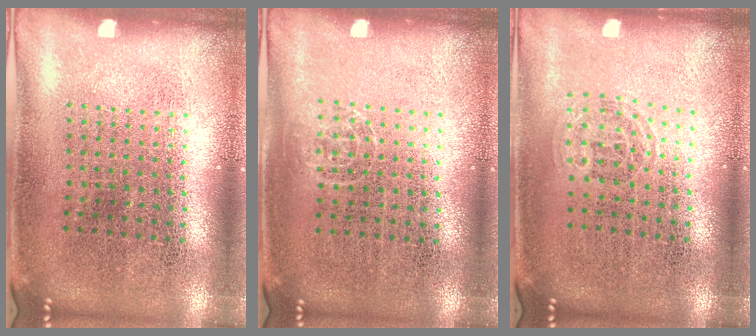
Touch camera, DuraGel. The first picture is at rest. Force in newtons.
{"total": 0.6, "press": 0.5, "slide": 0.4}
{"total": 0.9, "press": 0.6, "slide": 0.6}